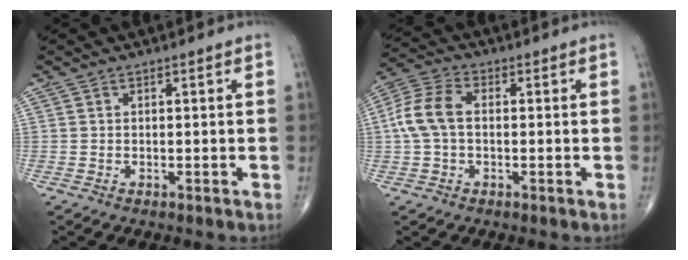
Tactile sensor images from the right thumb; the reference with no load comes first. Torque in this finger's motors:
{"motor_torque": [-0.11, 0.22, 0.35, -0.40, 0.26]}